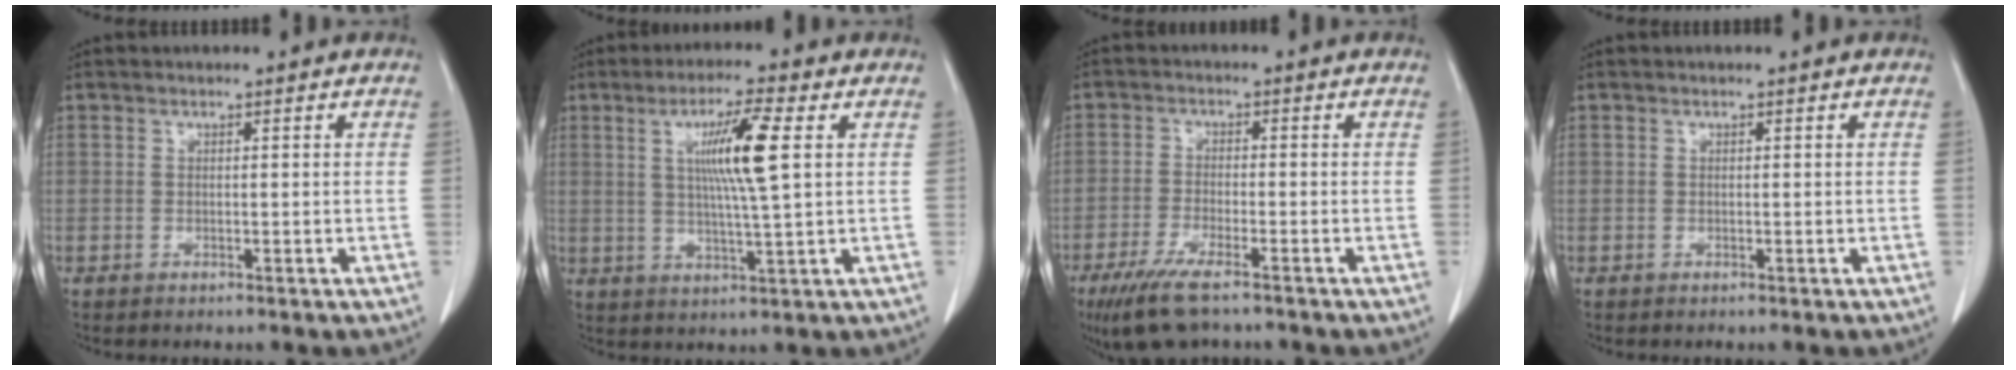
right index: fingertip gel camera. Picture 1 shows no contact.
{"total": 8.8, "force": [2.3, -0.4, 8.5], "torque": [-0.153, -0.001, 0.042]}
{"total": 8.2, "force": [-5.8, 1.5, 5.5], "torque": [-0.108, -0.020, -0.099]}
{"total": 0.0}